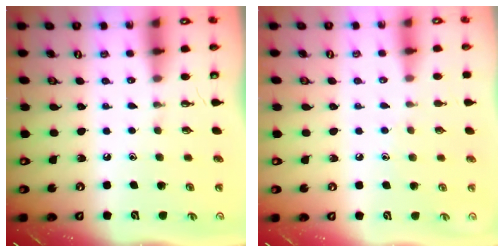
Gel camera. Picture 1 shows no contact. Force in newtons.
{"total": 5.3, "press": 5.3, "slide": 0.6}